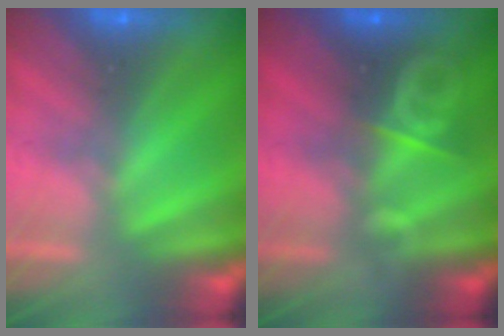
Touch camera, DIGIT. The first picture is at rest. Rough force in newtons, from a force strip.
{"total": 8.6}